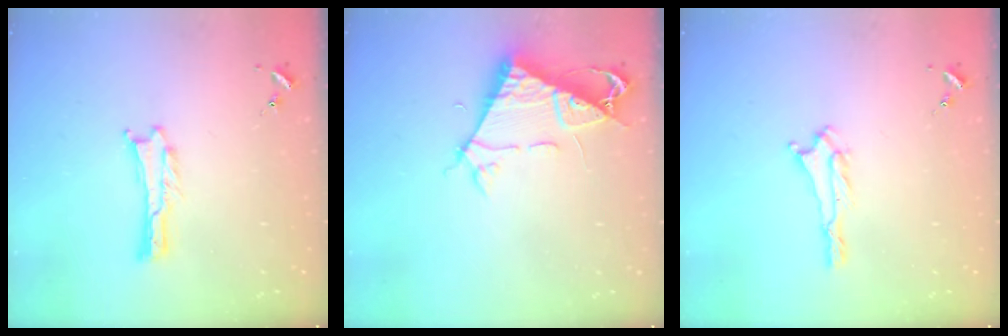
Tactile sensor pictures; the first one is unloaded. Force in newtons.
{"total": 7.6, "press": 7.5, "slide": 1.0}
{"total": 0.8, "press": 0.8, "slide": 0.1}